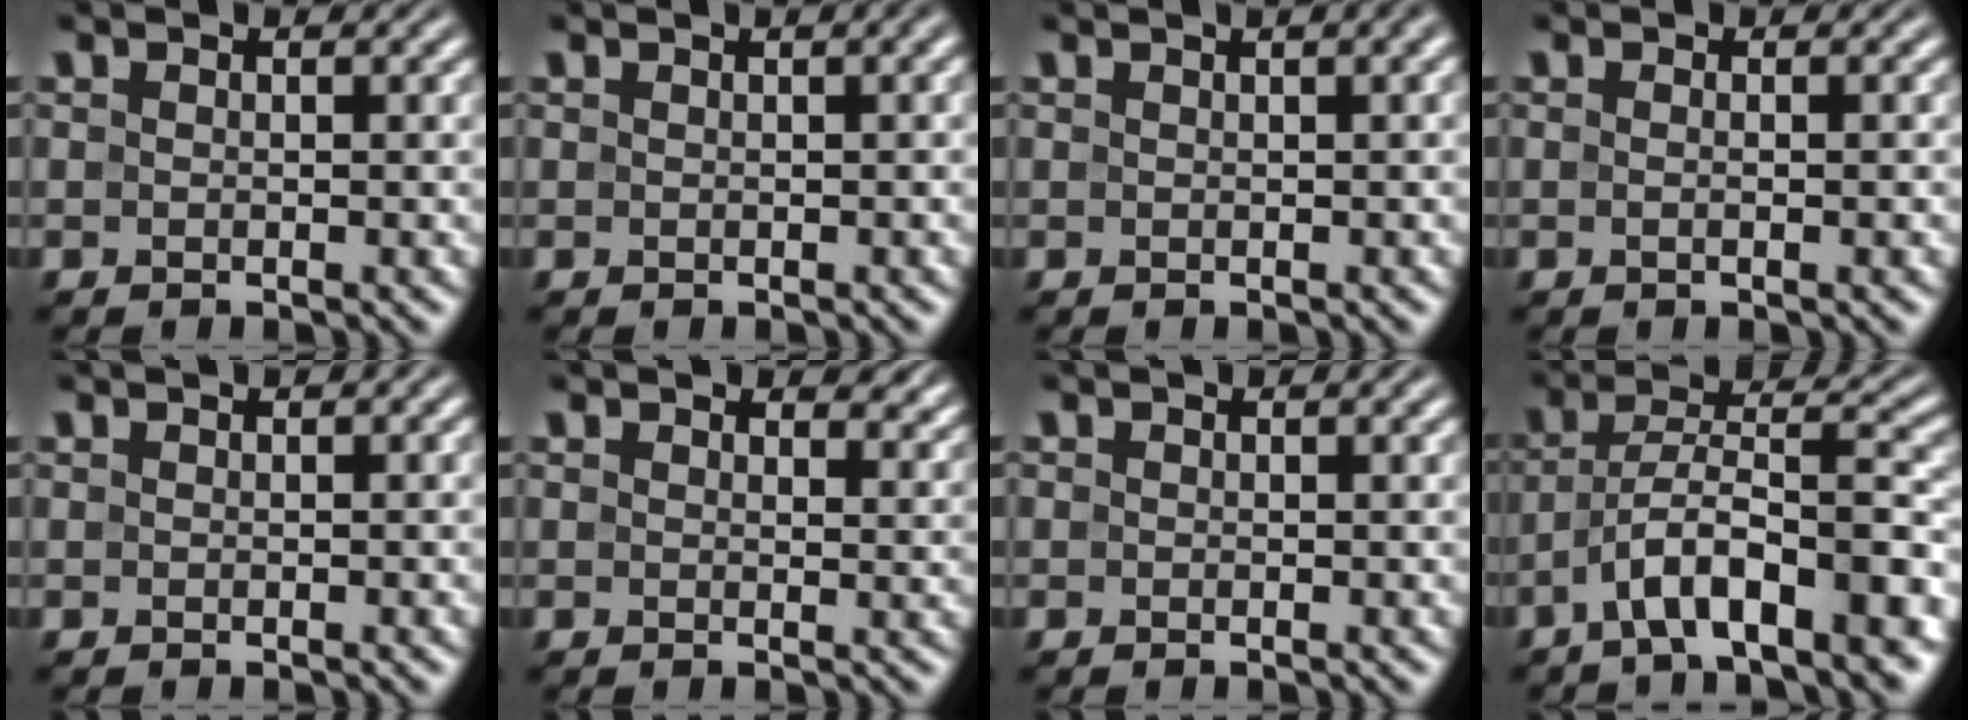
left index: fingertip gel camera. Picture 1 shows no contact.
{"total": 2.1, "force": [1.1, 0.7, 1.7], "torque": [-0.016, 0.008, 0.010]}
{"total": 3.8, "force": [1.9, 1.6, 2.9], "torque": [-0.016, 0.020, 0.006]}
{"total": 1.4, "force": [-0.1, 0.6, 1.3], "torque": [-0.007, -0.010, -0.013]}
{"total": 0.0}
{"total": 2.3, "force": [1.9, 0.9, 0.8], "torque": [-0.015, -0.004, 0.028]}
{"total": 0.0}
{"total": 9.4, "force": [-5.2, 2.6, 7.4], "torque": [-0.120, 0.015, -0.090]}